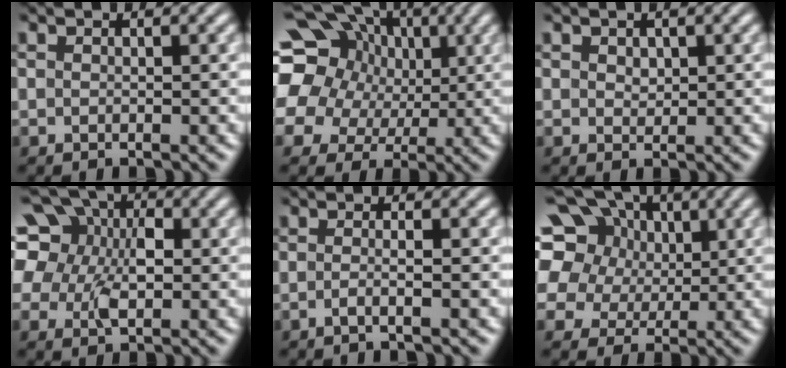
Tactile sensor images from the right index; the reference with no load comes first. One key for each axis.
{"total": 15.7, "fx": 3.8, "fy": 12.7, "fz": 8.5, "tx": -0.178, "ty": -0.008, "tz": 0.051}
{"total": 0.8, "fx": 0.6, "fy": 0.5, "fz": 0.4, "tx": -0.007, "ty": -0.010, "tz": 0.020}
{"total": 11.3, "fx": 2.9, "fy": 8.5, "fz": 6.8, "tx": -0.132, "ty": -0.003, "tz": 0.040}
{"total": 1.5, "fx": -1.1, "fy": -0.3, "fz": 1.0, "tx": -0.027, "ty": -0.008, "tz": -0.018}
{"total": 13.4, "fx": 3.8, "fy": 10.6, "fz": 7.2, "tx": -0.153, "ty": -0.017, "tz": 0.058}